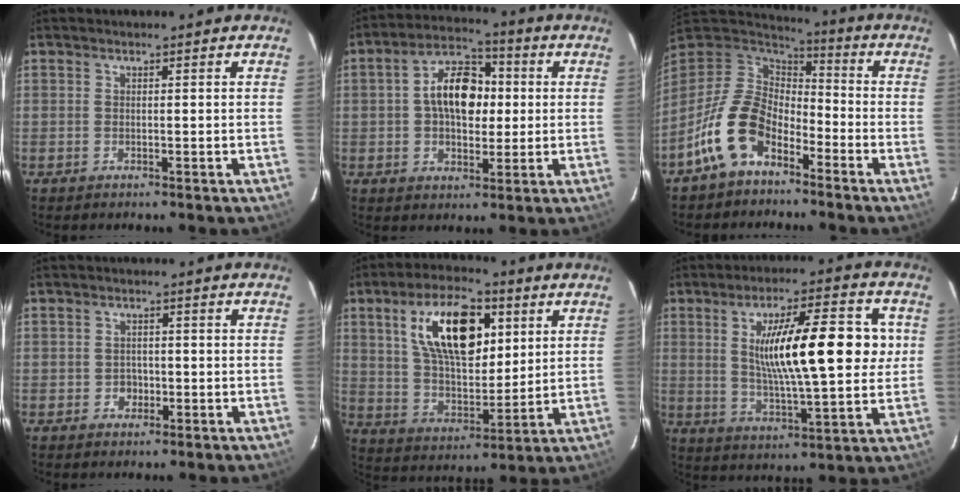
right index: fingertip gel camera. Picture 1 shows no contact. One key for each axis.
{"total": 9.9, "fx": 0.8, "fy": 6.3, "fz": 7.6, "tx": -0.131, "ty": 0.030, "tz": 0.011}
{"total": 12.4, "fx": -7.6, "fy": 7.4, "fz": 6.5, "tx": -0.140, "ty": 0.008, "tz": -0.144}
{"total": 2.0, "fx": -0.9, "fy": 1.7, "fz": -0.5, "tx": 0.008, "ty": 0.006, "tz": -0.012}
{"total": 16.9, "fx": 6.5, "fy": 8.4, "fz": 13.2, "tx": -0.225, "ty": 0.015, "tz": 0.120}
{"total": 17.3, "fx": 3.1, "fy": 4.0, "fz": 16.5, "tx": -0.278, "ty": 0.005, "tz": 0.050}